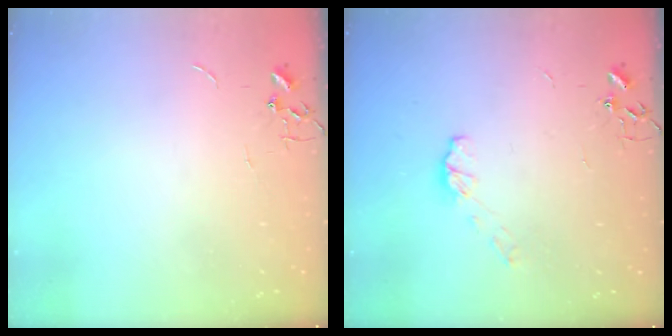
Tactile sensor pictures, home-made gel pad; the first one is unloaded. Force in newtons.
{"total": 5.8, "press": 5.7, "slide": 0.4}